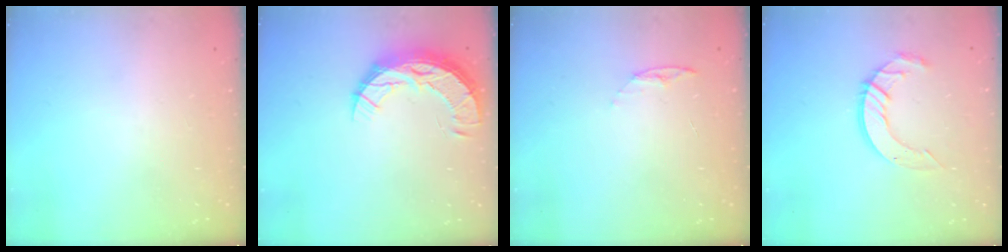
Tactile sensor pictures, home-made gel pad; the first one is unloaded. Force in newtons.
{"total": 11.8, "press": 11.8, "slide": 1.0}
{"total": 4.9, "press": 4.9, "slide": 0.6}
{"total": 9.8, "press": 9.8, "slide": 0.9}